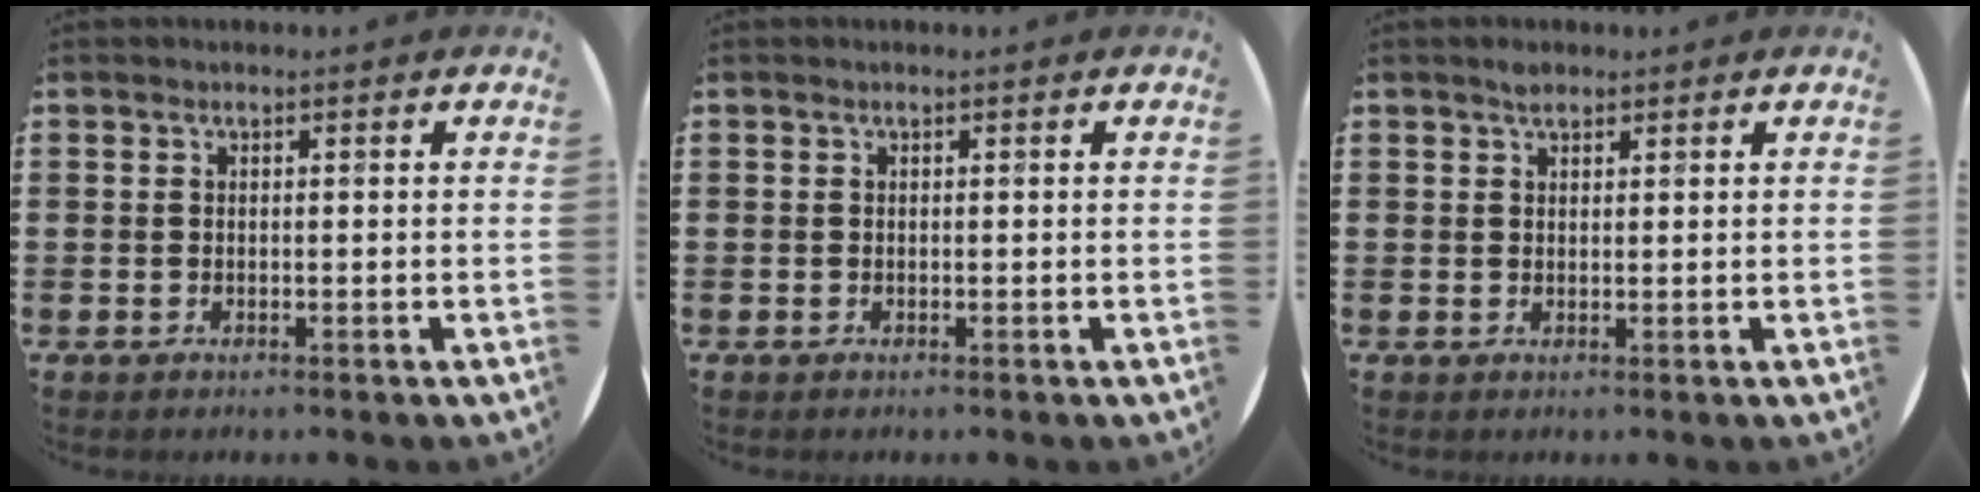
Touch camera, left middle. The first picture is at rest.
{"total": 0.0}
{"total": 1.3, "force": [1.1, 0.5, 0.4], "torque": [-0.002, 0.002, 0.018]}